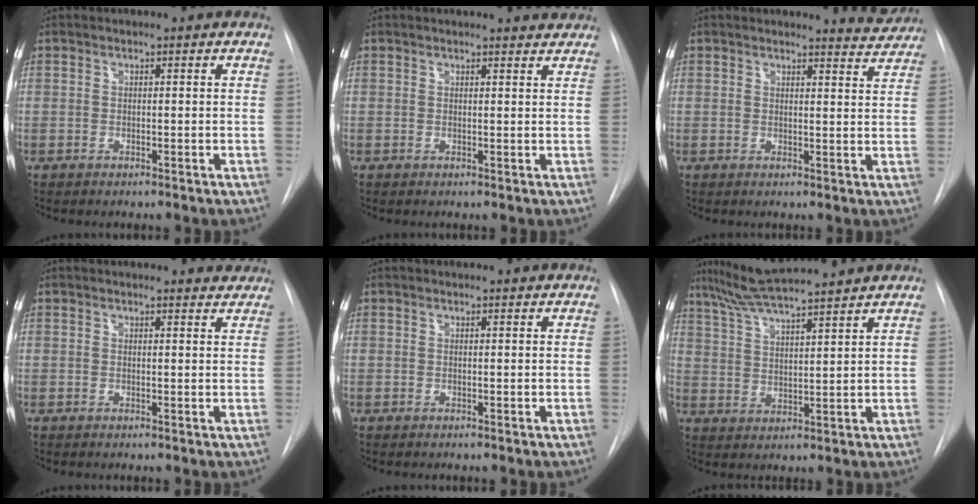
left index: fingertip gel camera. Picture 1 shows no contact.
{"total": 3.2, "force": [3.2, 0.4, 0.4], "torque": [-0.008, -0.002, 0.022]}
{"total": 3.6, "force": [3.5, 0.3, -0.4], "torque": [0.006, -0.034, 0.022]}
{"total": 5.0, "force": [4.8, 1.1, 0.7], "torque": [0.004, -0.006, 0.032]}
{"total": 1.3, "force": [1.3, 0.1, 0.2], "torque": [-0.011, 0.006, 0.009]}
{"total": 12.1, "force": [10.5, -0.6, 6.0], "torque": [-0.113, 0.017, 0.175]}